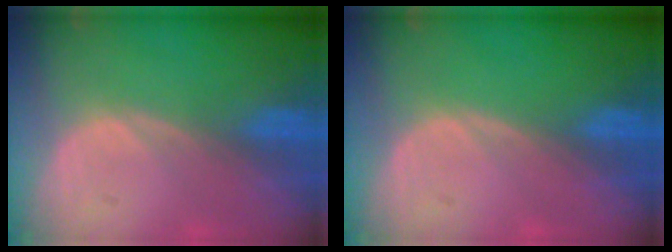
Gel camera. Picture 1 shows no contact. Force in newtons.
{"total": 0.0}